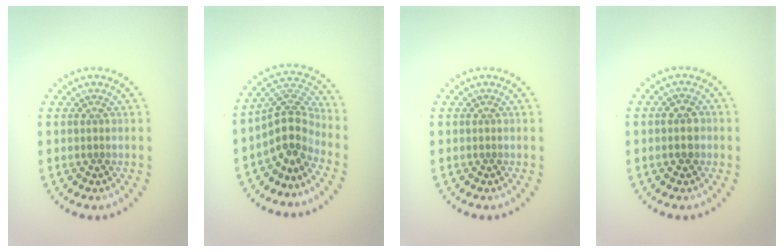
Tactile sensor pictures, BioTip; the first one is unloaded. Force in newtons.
{"total": 4.0, "press": 2.9, "slide": 2.8}
{"total": 0.0}
{"total": 1.9, "press": 1.9, "slide": 0.1}